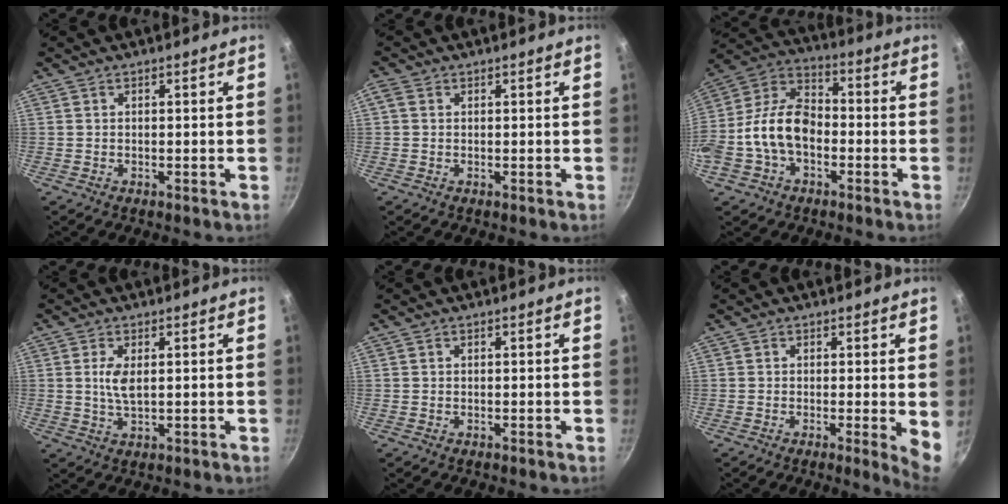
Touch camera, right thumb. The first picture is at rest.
{"total": 1.6, "force": [0.3, 1.2, 0.9], "torque": [-0.021, 0.005, 0.004]}
{"total": 14.5, "force": [-2.9, 9.7, 10.4], "torque": [-0.168, 0.047, -0.069]}
{"total": 4.2, "force": [0.8, 1.9, 3.7], "torque": [-0.073, -0.005, 0.017]}
{"total": 0.0}
{"total": 4.7, "force": [0.0, 0.8, 4.6], "torque": [-0.059, -0.015, -0.003]}